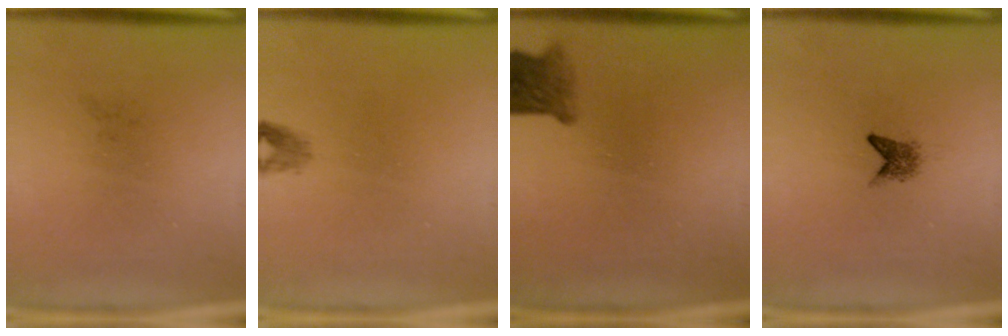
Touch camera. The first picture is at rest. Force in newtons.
{"total": 1.2}
{"total": 3.9}
{"total": 1.8}